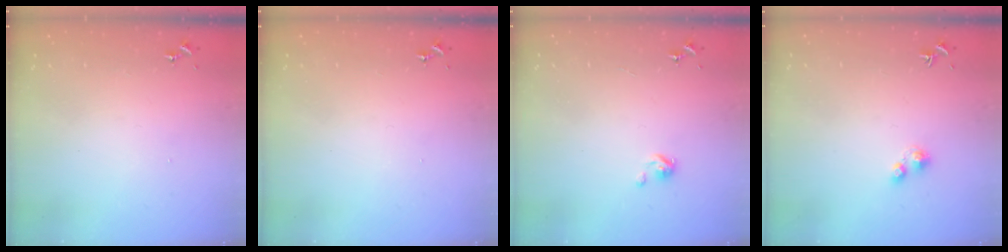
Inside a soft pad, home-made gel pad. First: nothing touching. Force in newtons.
{"total": 0.0}
{"total": 2.9, "press": 2.9, "slide": 0.2}
{"total": 2.4, "press": 2.3, "slide": 0.3}